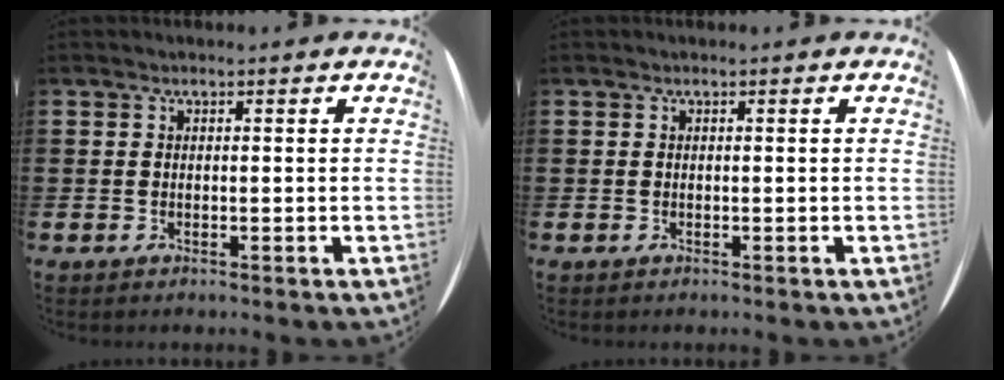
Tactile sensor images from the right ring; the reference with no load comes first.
{"total": 0.0}